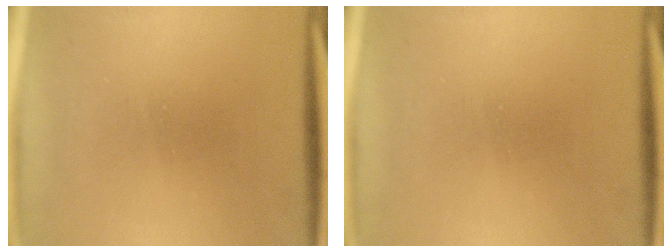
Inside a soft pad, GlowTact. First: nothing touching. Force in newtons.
{"total": 0.0}